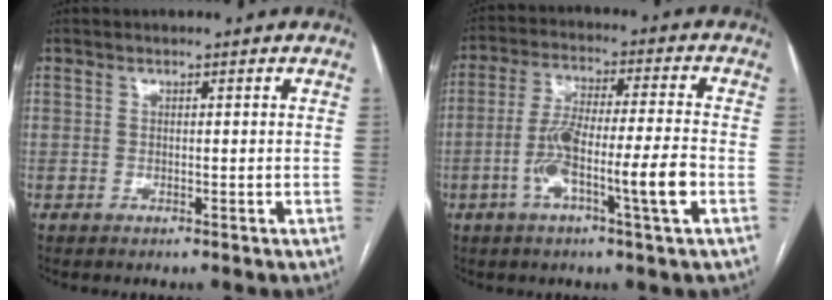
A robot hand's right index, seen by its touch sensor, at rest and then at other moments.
{"total": 11.2, "force": [-3.6, 0.3, 10.6], "torque": [-0.196, 0.005, -0.067]}